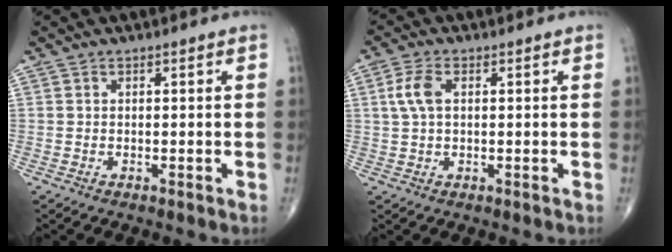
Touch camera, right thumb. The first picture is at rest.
{"total": 4.6, "force": [0.9, 2.5, 3.7], "torque": [-0.091, 0.008, 0.016]}